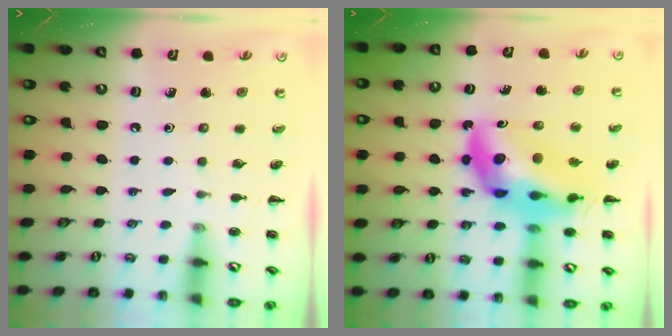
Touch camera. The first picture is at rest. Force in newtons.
{"total": 17.0, "press": 16.4, "slide": 4.7}